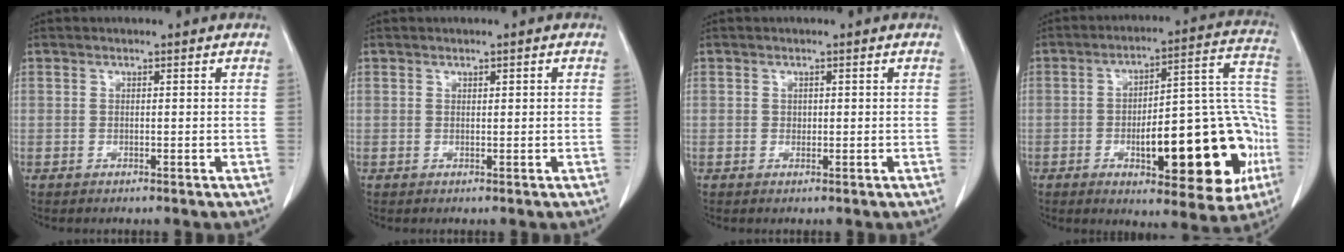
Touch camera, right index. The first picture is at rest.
{"total": 0.6, "force": [0.3, 0.2, 0.6], "torque": [-0.008, 0.002, 0.004]}
{"total": 0.7, "force": [0.1, 0.6, 0.3], "torque": [-0.002, 0.001, 0.001]}
{"total": 23.2, "force": [-6.4, 7.0, 21.2], "torque": [-0.226, 0.033, -0.073]}